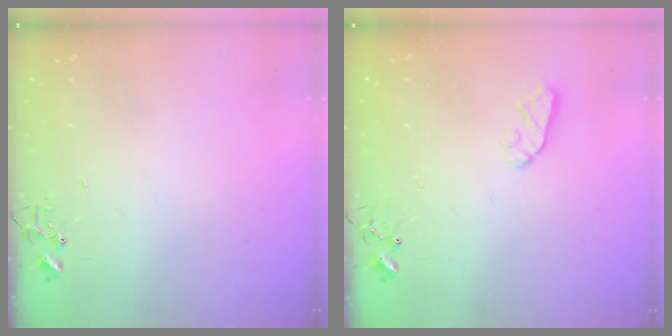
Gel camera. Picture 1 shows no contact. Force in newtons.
{"total": 5.0, "press": 5.0, "slide": 0.5}